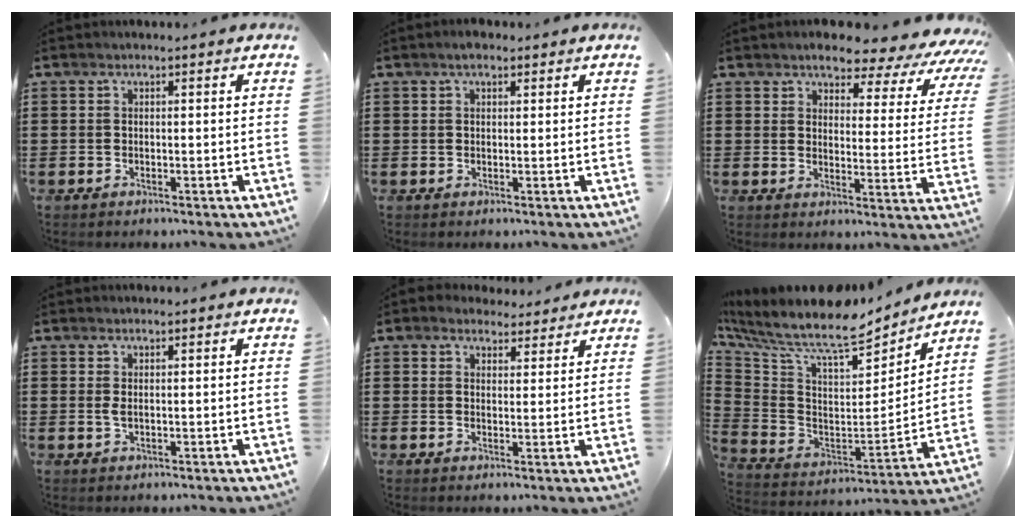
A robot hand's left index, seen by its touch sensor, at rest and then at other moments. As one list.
[{"total": 1.8, "force": [1.3, 0.8, 0.9], "torque": [-0.020, 0.004, 0.025]}, {"total": 4.9, "force": [4.4, 1.0, 1.9], "torque": [-0.045, -0.034, 0.068]}, {"total": 1.3, "force": [0.4, 0.3, 1.2], "torque": [-0.032, -0.001, 0.005]}, {"total": 3.6, "force": [3.2, 1.4, 0.5], "torque": [-0.020, -0.004, 0.061]}, {"total": 10.0, "force": [8.4, 2.2, 4.8], "torque": [-0.124, -0.071, 0.140]}]